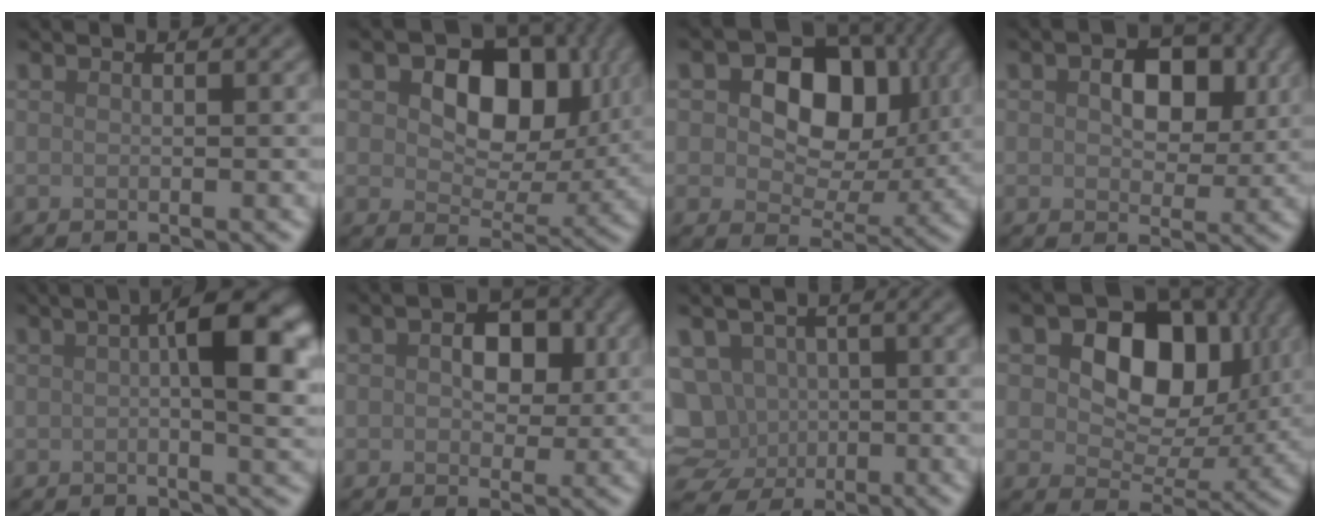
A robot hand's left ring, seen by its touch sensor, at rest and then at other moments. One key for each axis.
{"total": 8.3, "fx": 2.2, "fy": 5.6, "fz": 5.8, "tx": -0.098, "ty": -0.002, "tz": 0.041}
{"total": 8.7, "fx": 2.0, "fy": 6.0, "fz": 6.0, "tx": -0.095, "ty": 0.006, "tz": 0.030}
{"total": 4.4, "fx": 0.9, "fy": 3.0, "fz": 3.2, "tx": -0.060, "ty": 0.001, "tz": 0.017}
{"total": 6.4, "fx": 0.9, "fy": 1.3, "fz": 6.2, "tx": -0.081, "ty": 0.014, "tz": 0.018}
{"total": 3.1, "fx": 0.3, "fy": 2.2, "fz": 2.1, "tx": -0.041, "ty": 0.004, "tz": 0.007}
{"total": 7.9, "fx": -1.6, "fy": 7.2, "fz": 2.8, "tx": -0.062, "ty": -0.004, "tz": -0.028}
{"total": 9.8, "fx": 2.7, "fy": 6.7, "fz": 6.6, "tx": -0.107, "ty": 0.005, "tz": 0.042}